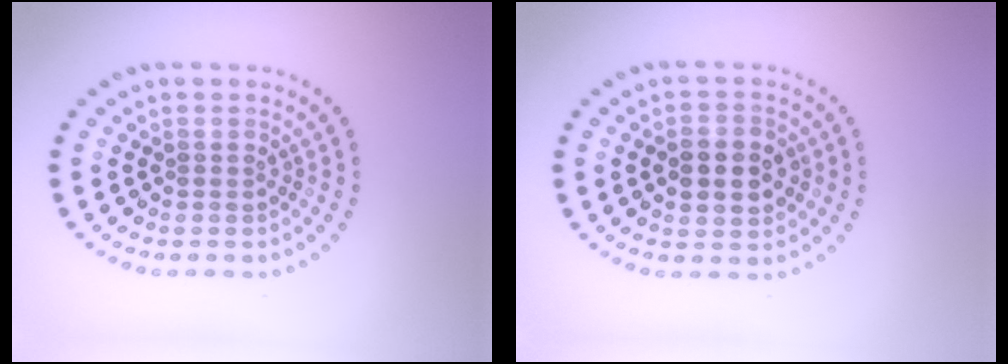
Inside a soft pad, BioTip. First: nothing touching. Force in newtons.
{"total": 3.7, "press": 3.7, "slide": 0.1}